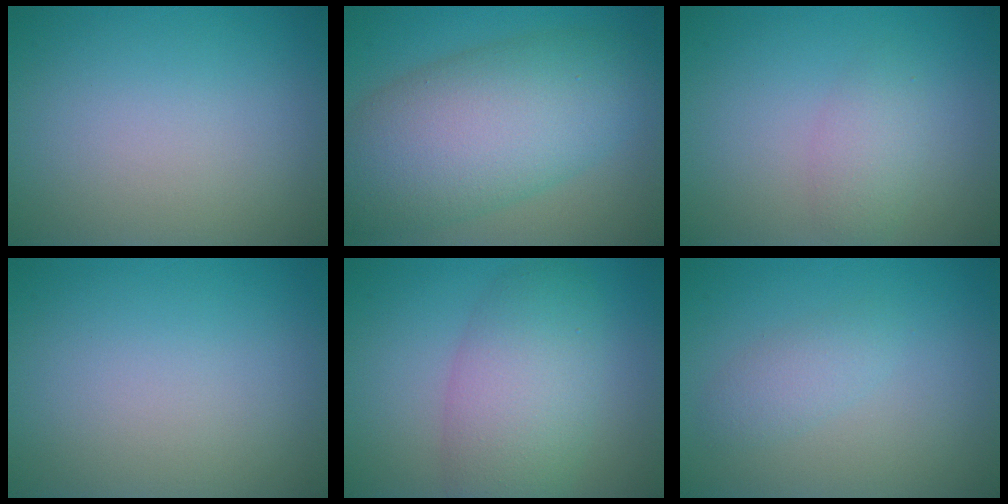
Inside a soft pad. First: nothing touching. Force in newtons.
{"total": 10.7, "press": 10.7, "slide": 0.5}
{"total": 2.0, "press": 2.0, "slide": 0.1}
{"total": 0.0}
{"total": 6.5, "press": 6.5, "slide": 0.2}
{"total": 1.8, "press": 1.8, "slide": 0.1}